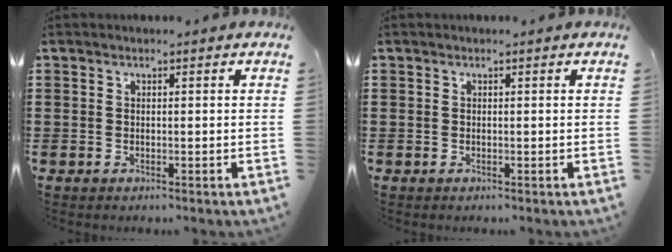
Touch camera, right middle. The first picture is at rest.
{"total": 0.0}